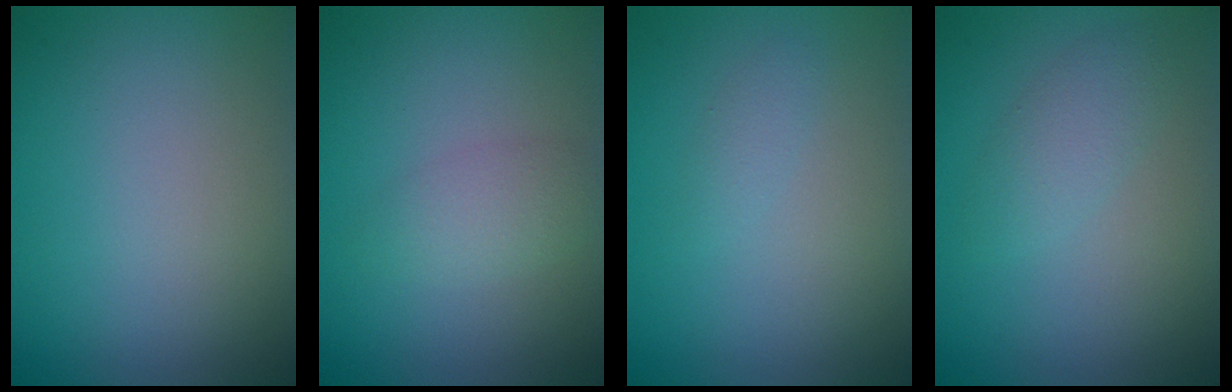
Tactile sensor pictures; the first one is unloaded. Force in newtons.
{"total": 2.1, "press": 2.1, "slide": 0.1}
{"total": 0.8, "press": 0.8, "slide": 0.0}
{"total": 2.1, "press": 2.1, "slide": 0.1}